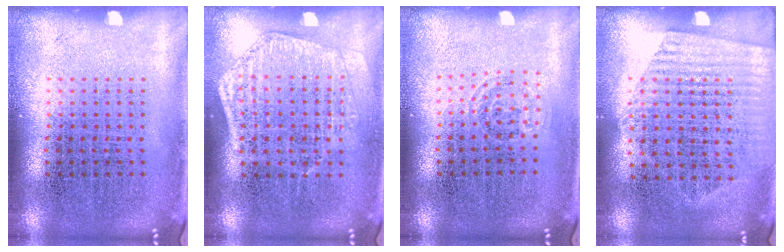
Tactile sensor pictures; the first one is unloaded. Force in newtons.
{"total": 1.4, "press": 1.3, "slide": 0.5}
{"total": 0.8, "press": 0.5, "slide": 0.5}
{"total": 1.5, "press": 1.2, "slide": 0.8}